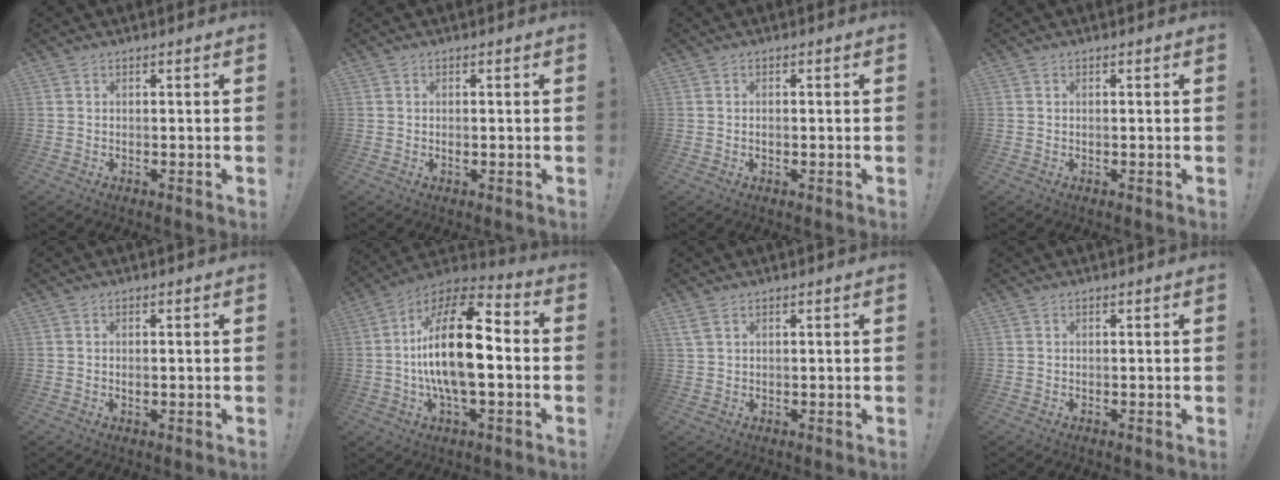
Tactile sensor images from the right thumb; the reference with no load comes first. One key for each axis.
{"total": 0.8, "fx": -0.2, "fy": 0.2, "fz": 0.8, "tx": -0.014, "ty": -0.001, "tz": -0.004}
{"total": 0.9, "fx": -0.4, "fy": 0.4, "fz": 0.7, "tx": -0.019, "ty": 0.004, "tz": -0.007}
{"total": 0.0}
{"total": 0.9, "fx": -0.2, "fy": 0.4, "fz": 0.8, "tx": -0.015, "ty": 0.001, "tz": -0.004}
{"total": 20.6, "fx": -1.0, "fy": 8.0, "fz": 19.0, "tx": -0.350, "ty": 0.008, "tz": -0.022}
{"total": 2.6, "fx": 1.5, "fy": 1.1, "fz": 1.8, "tx": -0.046, "ty": 0.003, "tz": 0.030}
{"total": 0.0}